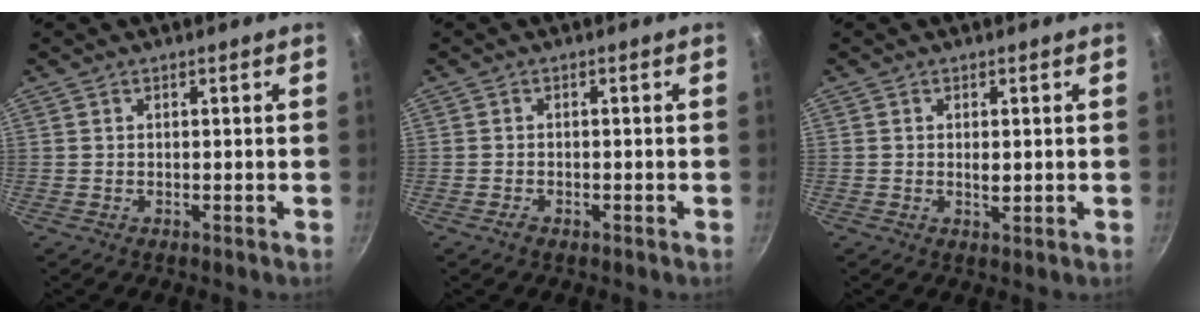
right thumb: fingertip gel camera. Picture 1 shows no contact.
{"total": 1.5, "force": [-1.0, 0.9, 0.8], "torque": [-0.020, 0.007, -0.018]}
{"total": 1.7, "force": [0.1, 0.8, 1.5], "torque": [-0.026, -0.002, 0.003]}